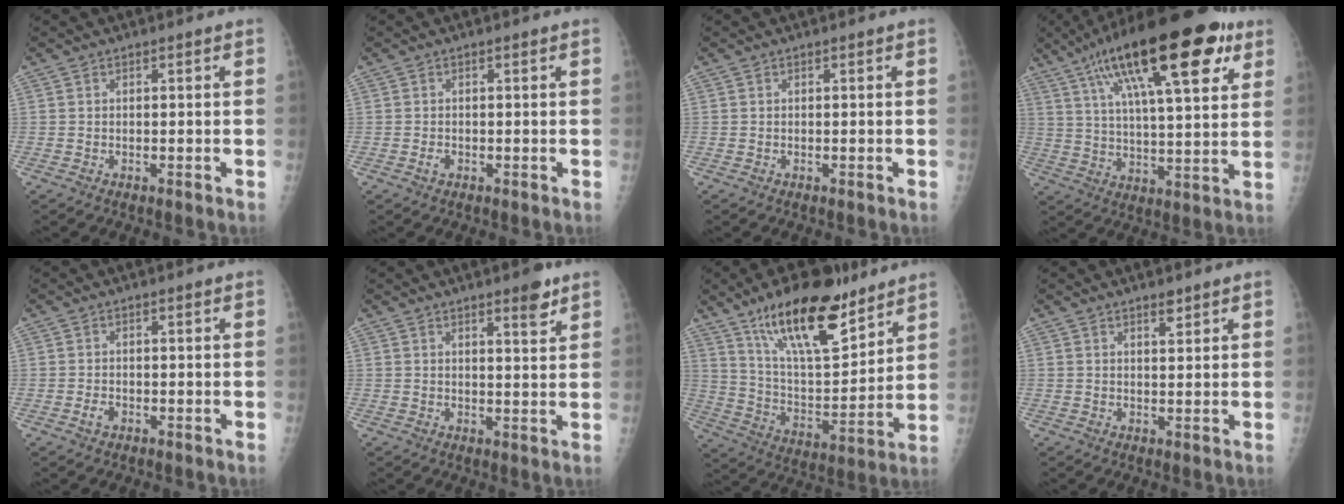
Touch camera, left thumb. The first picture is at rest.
{"total": 0.8, "force": [-0.4, 0.6, 0.5], "torque": [-0.007, 0.000, -0.006]}
{"total": 0.0}
{"total": 25.2, "force": [12.8, 7.7, 20.3], "torque": [-0.311, -0.008, 0.203]}
{"total": 1.3, "force": [-0.6, 0.9, 0.8], "torque": [-0.012, 0.001, -0.012]}
{"total": 4.3, "force": [2.9, 0.9, 3.0], "torque": [-0.034, -0.020, 0.040]}
{"total": 20.8, "force": [13.9, 7.4, 13.6], "torque": [-0.189, -0.071, 0.245]}
{"total": 2.1, "force": [1.6, 0.6, 1.2], "torque": [-0.011, -0.011, 0.025]}